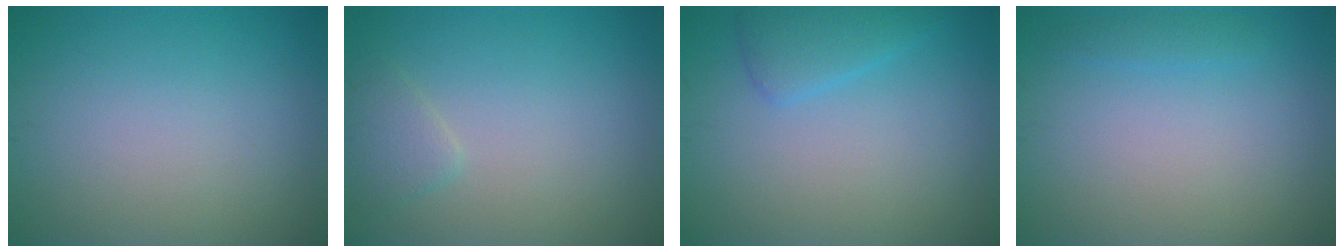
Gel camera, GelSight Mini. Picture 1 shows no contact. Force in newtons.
{"total": 1.6, "press": 1.6, "slide": 0.2}
{"total": 2.4, "press": 2.4, "slide": 0.1}
{"total": 1.0, "press": 1.0, "slide": 0.1}